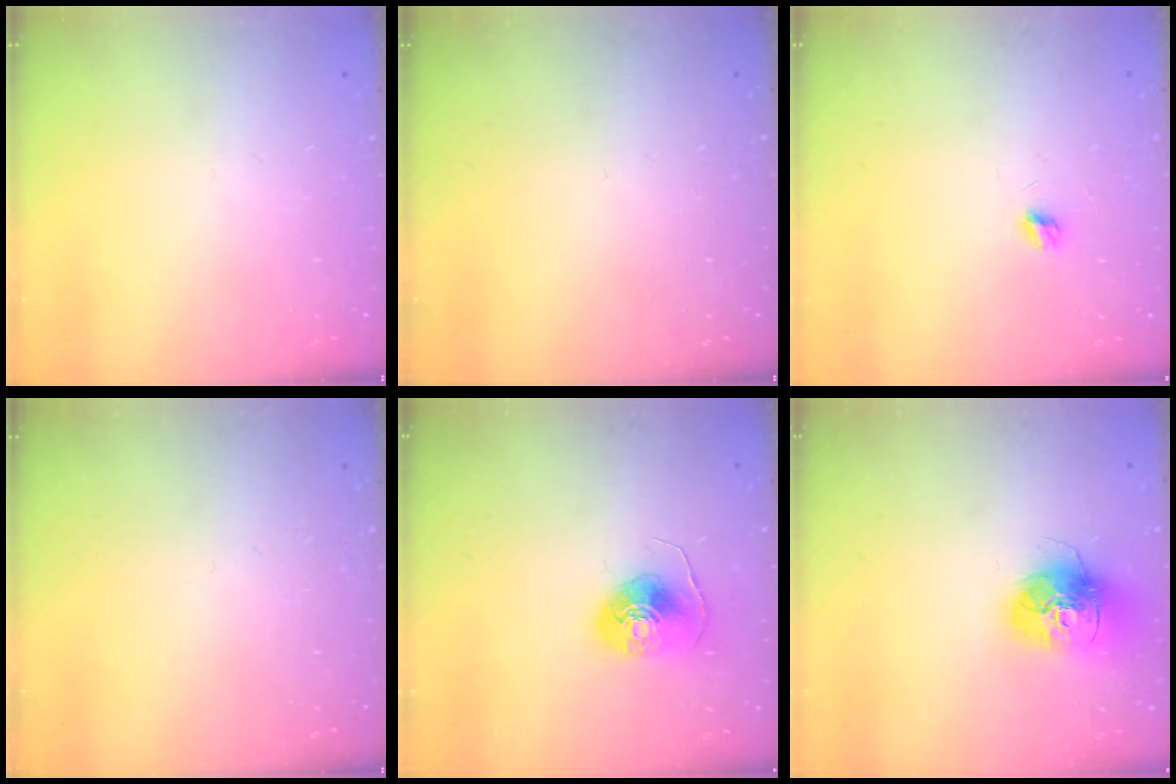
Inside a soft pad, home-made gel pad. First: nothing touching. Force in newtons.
{"total": 0.0}
{"total": 3.9, "press": 3.9, "slide": 0.3}
{"total": 0.0}
{"total": 9.1, "press": 9.1, "slide": 0.4}
{"total": 15.7, "press": 15.6, "slide": 1.6}